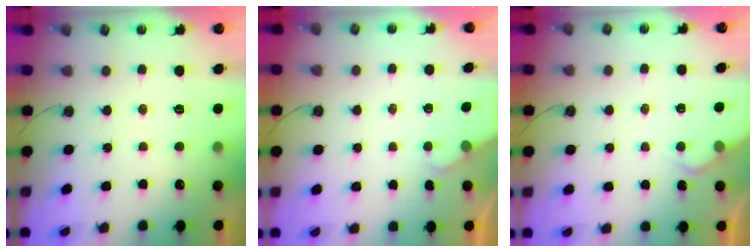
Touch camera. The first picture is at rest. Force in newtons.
{"total": 1.7, "press": 1.6, "slide": 0.2}
{"total": 4.0, "press": 4.0, "slide": 0.5}